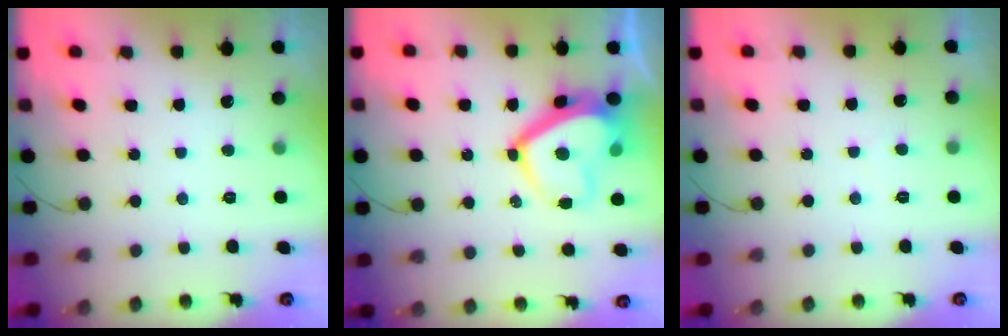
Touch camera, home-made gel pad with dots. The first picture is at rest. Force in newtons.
{"total": 12.6, "press": 12.6, "slide": 1.5}
{"total": 2.6, "press": 2.6, "slide": 0.3}